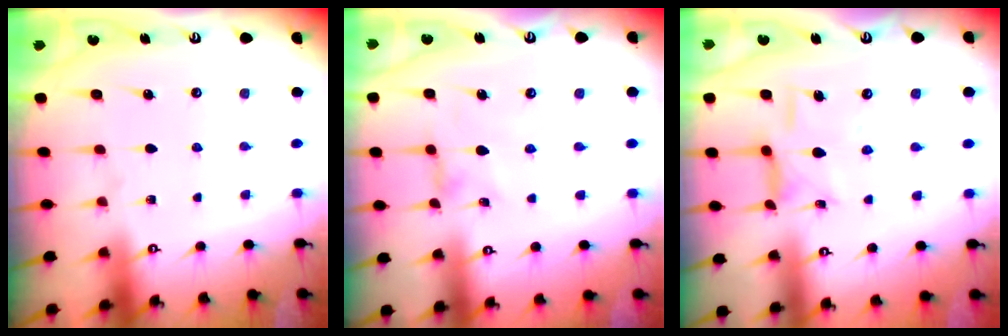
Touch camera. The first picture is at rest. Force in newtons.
{"total": 0.0}
{"total": 7.3, "press": 7.3, "slide": 0.4}